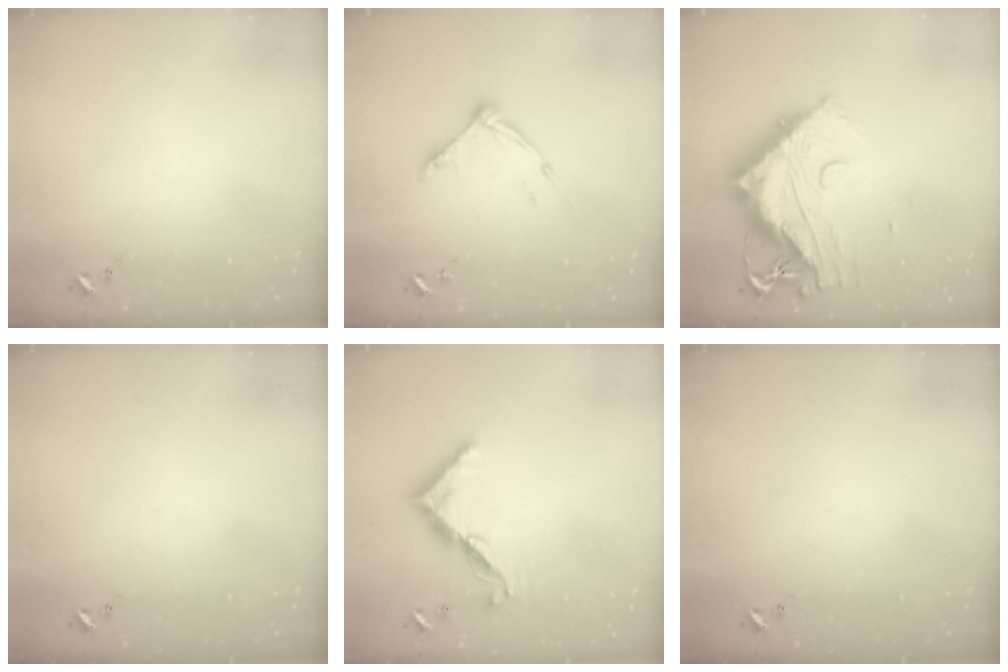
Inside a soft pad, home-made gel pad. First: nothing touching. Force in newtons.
{"total": 9.0, "press": 9.0, "slide": 0.7}
{"total": 16.4, "press": 16.3, "slide": 1.5}
{"total": 0.0}
{"total": 11.0, "press": 11.0, "slide": 0.4}
{"total": 0.0}